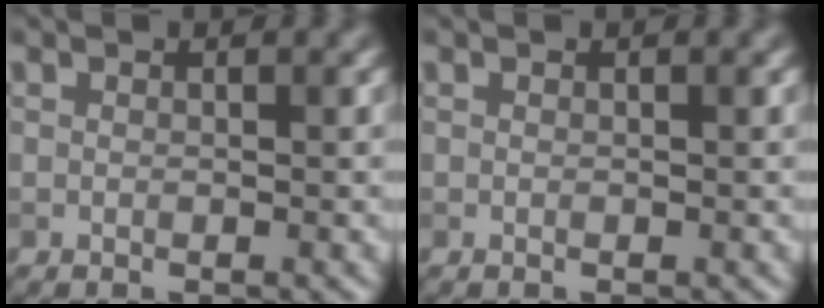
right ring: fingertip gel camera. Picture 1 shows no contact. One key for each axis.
{"total": 0.0}